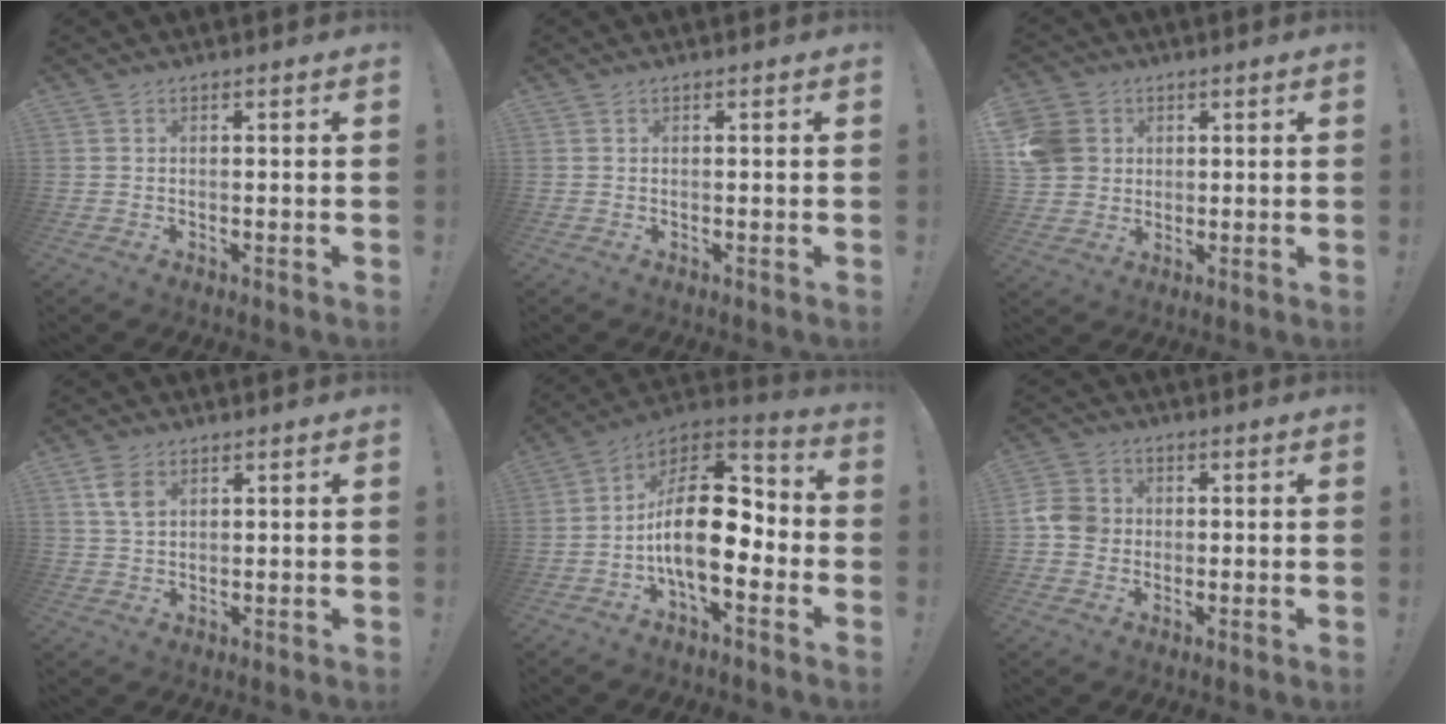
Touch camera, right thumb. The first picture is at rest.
{"total": 0.0}
{"total": 9.9, "force": [2.2, 8.9, 3.7], "torque": [-0.067, 0.005, 0.050]}
{"total": 5.3, "force": [2.5, 3.2, 3.5], "torque": [-0.059, -0.005, 0.047]}
{"total": 19.0, "force": [-2.5, 9.8, 16.1], "torque": [-0.277, 0.017, -0.038]}
{"total": 7.2, "force": [-0.6, 6.5, 2.9], "torque": [-0.063, 0.018, -0.008]}